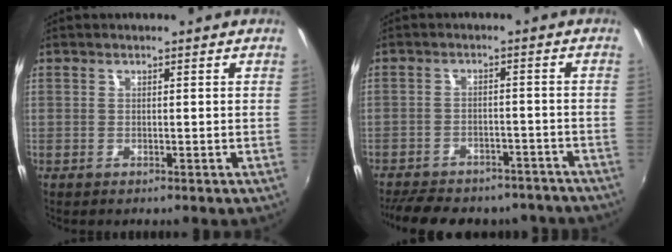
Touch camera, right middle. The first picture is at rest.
{"total": 18.0, "force": [-15.1, 6.9, 6.9], "torque": [-0.155, 0.002, -0.191]}